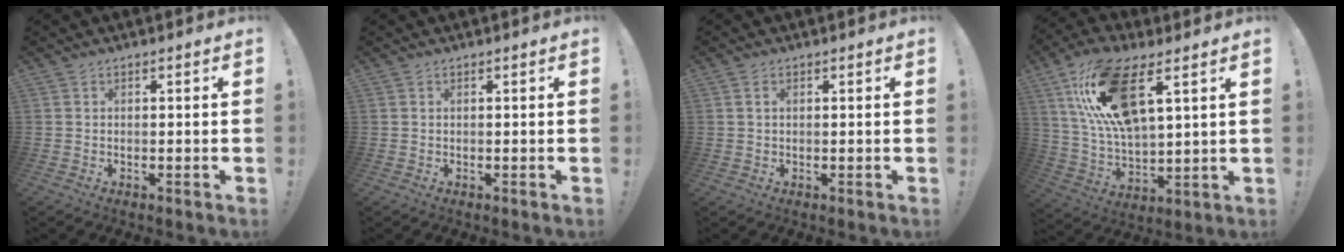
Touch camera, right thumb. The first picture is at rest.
{"total": 0.0}
{"total": 1.3, "force": [0.5, 0.8, 0.8], "torque": [-0.014, 0.001, 0.009]}
{"total": 19.2, "force": [9.3, 8.4, 14.5], "torque": [-0.289, -0.027, 0.162]}